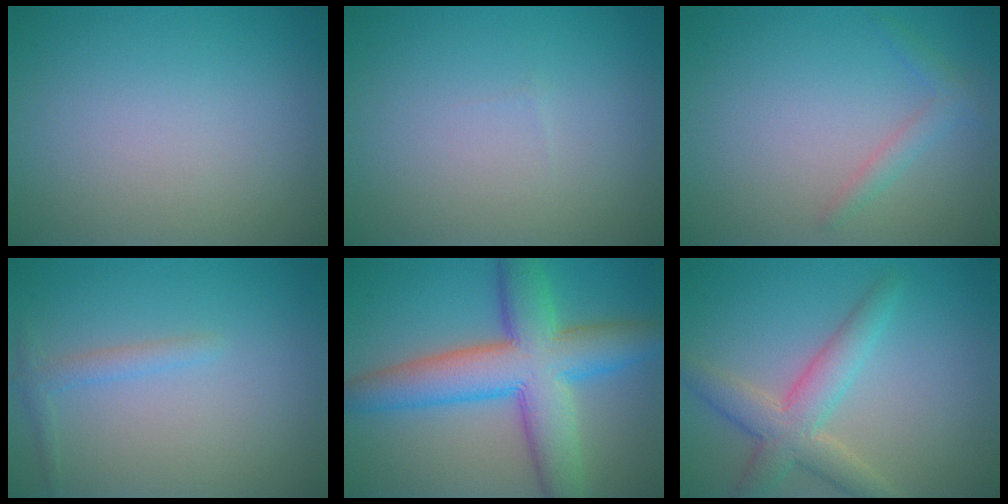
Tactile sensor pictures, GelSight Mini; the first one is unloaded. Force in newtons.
{"total": 0.0}
{"total": 1.5, "press": 1.5, "slide": 0.1}
{"total": 1.3, "press": 1.3, "slide": 0.1}
{"total": 10.0, "press": 10.0, "slide": 0.4}
{"total": 4.6, "press": 4.6, "slide": 0.4}